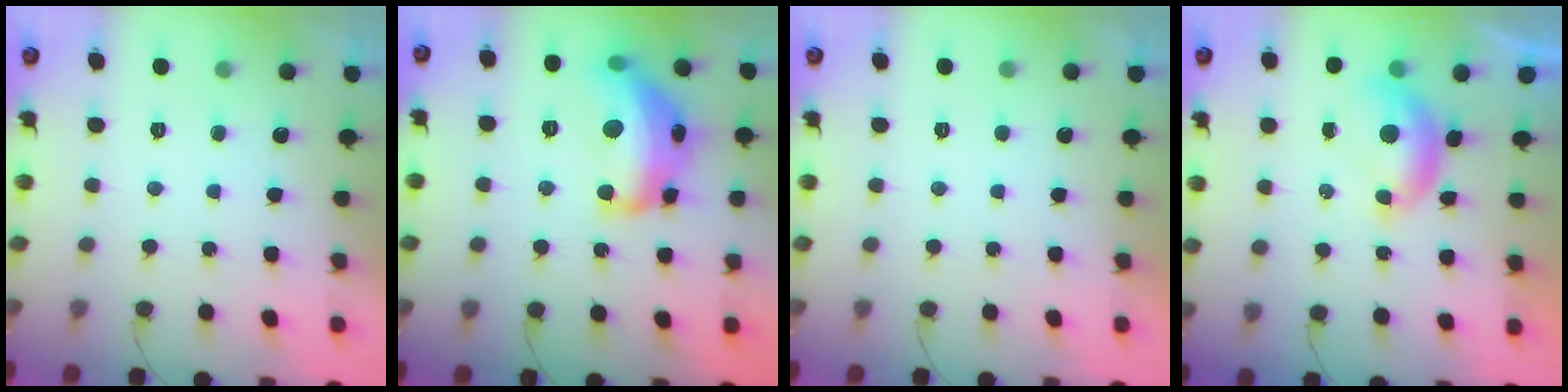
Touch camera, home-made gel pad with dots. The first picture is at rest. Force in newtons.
{"total": 19.6, "press": 19.5, "slide": 1.1}
{"total": 0.0}
{"total": 6.0, "press": 6.0, "slide": 0.8}